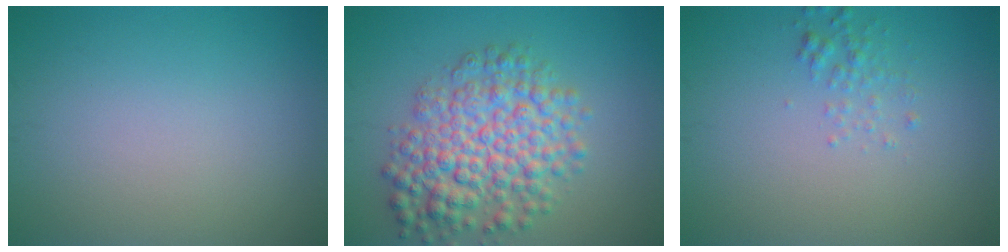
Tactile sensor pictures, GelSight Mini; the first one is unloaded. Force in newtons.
{"total": 7.2, "press": 7.2, "slide": 0.2}
{"total": 1.3, "press": 1.3, "slide": 0.0}